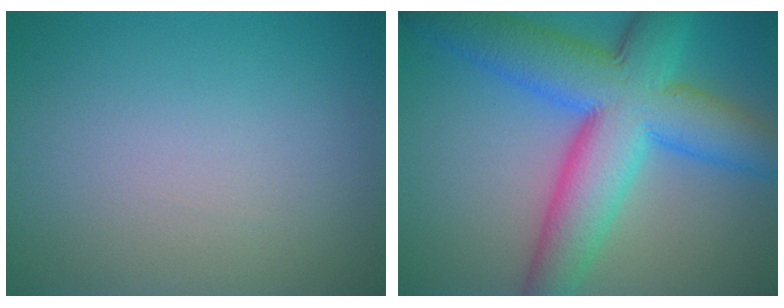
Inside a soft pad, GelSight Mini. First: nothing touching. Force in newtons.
{"total": 11.5, "press": 11.5, "slide": 0.3}